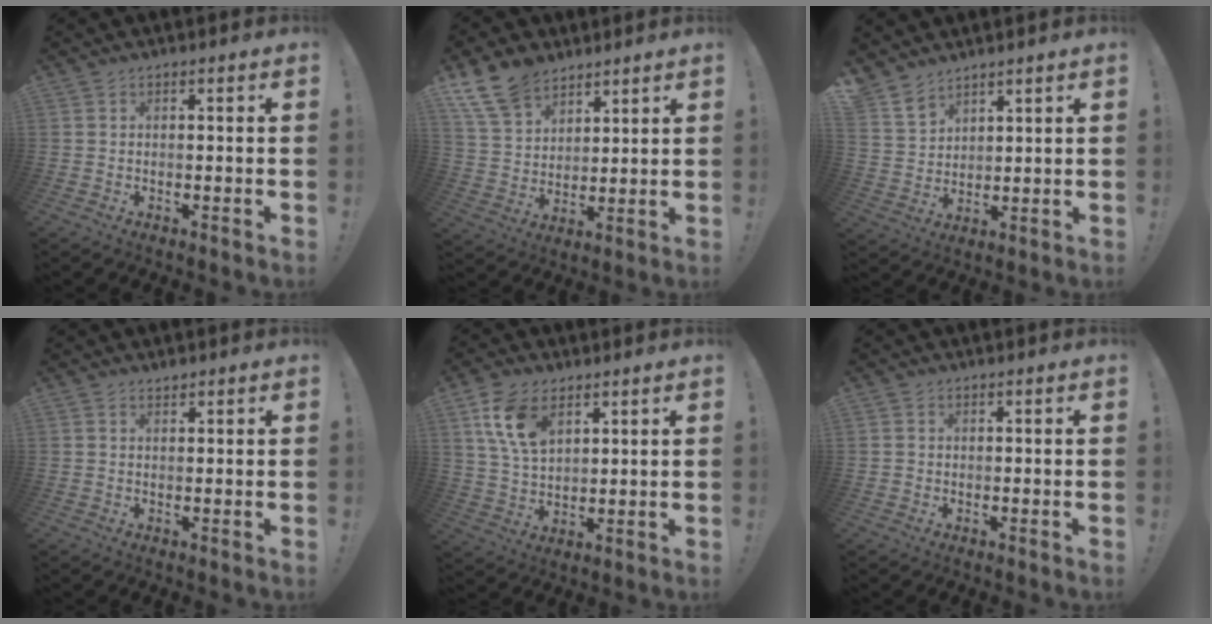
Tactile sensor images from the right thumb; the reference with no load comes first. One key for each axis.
{"total": 13.6, "fx": 9.8, "fy": 8.1, "fz": 4.9, "tx": -0.101, "ty": -0.054, "tz": 0.191}
{"total": 7.0, "fx": 5.9, "fy": 3.4, "fz": 1.4, "tx": -0.042, "ty": -0.038, "tz": 0.119}
{"total": 1.0, "fx": 1.0, "fy": 0.1, "fz": 0.1, "tx": 0.003, "ty": -0.005, "tz": 0.019}
{"total": 12.0, "fx": 5.9, "fy": 7.1, "fz": 7.6, "tx": -0.152, "ty": -0.012, "tz": 0.111}
{"total": 1.2, "fx": 0.1, "fy": 1.1, "fz": 0.1, "tx": -0.001, "ty": 0.002, "tz": 0.002}